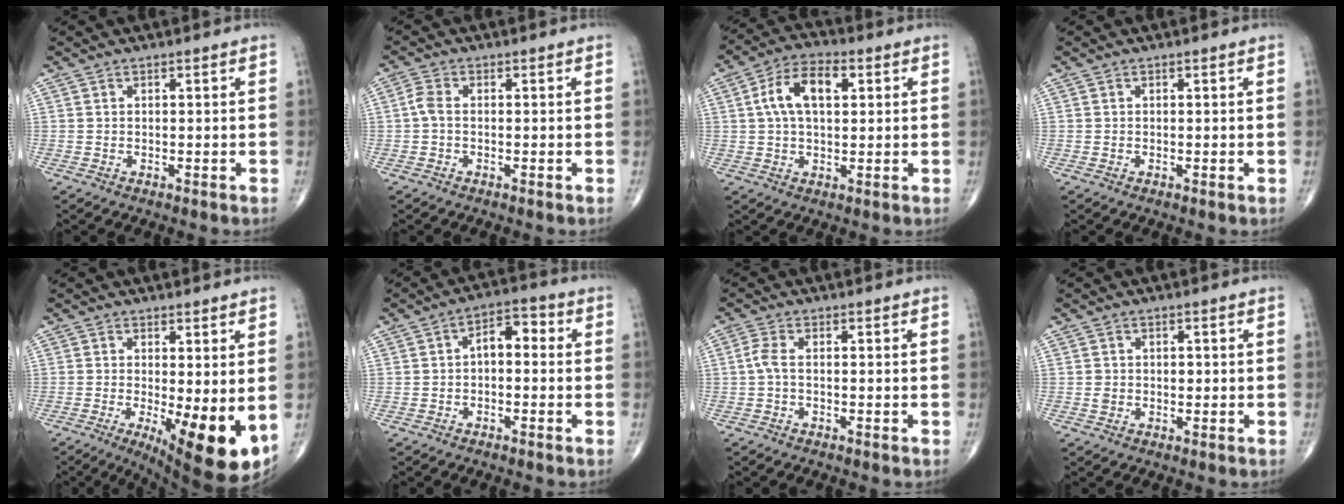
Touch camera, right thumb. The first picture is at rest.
{"total": 2.4, "force": [-0.3, 1.3, 1.9], "torque": [-0.044, 0.003, -0.014]}
{"total": 9.6, "force": [2.3, 5.2, 7.8], "torque": [-0.139, 0.019, 0.035]}
{"total": 0.0}
{"total": 12.0, "force": [-2.3, 3.6, 11.2], "torque": [-0.159, -0.027, -0.024]}
{"total": 5.4, "force": [-0.1, 3.2, 4.3], "torque": [-0.049, 0.027, -0.014]}
{"total": 2.4, "force": [-0.4, 0.8, 2.2], "torque": [-0.057, 0.003, -0.012]}
{"total": 1.8, "force": [-0.1, 1.6, 0.9], "torque": [-0.007, 0.006, 0.000]}